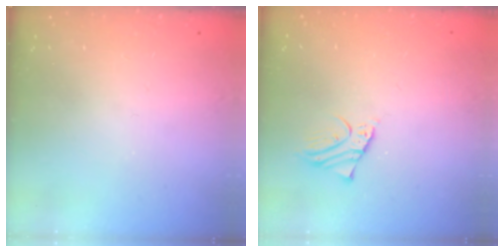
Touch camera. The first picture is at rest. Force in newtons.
{"total": 2.3, "press": 2.3, "slide": 0.2}